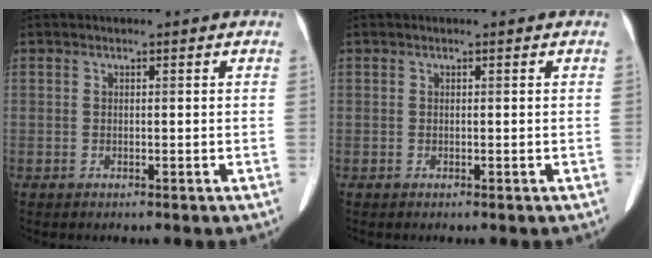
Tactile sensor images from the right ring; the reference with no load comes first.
{"total": 0.0}